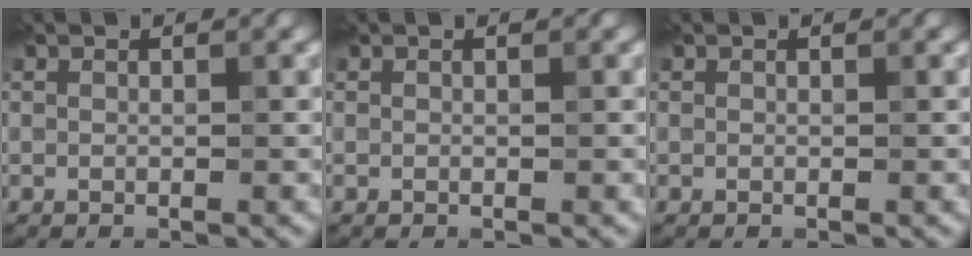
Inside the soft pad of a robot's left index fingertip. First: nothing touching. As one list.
[{"total": 0.0}, {"total": 0.0}]